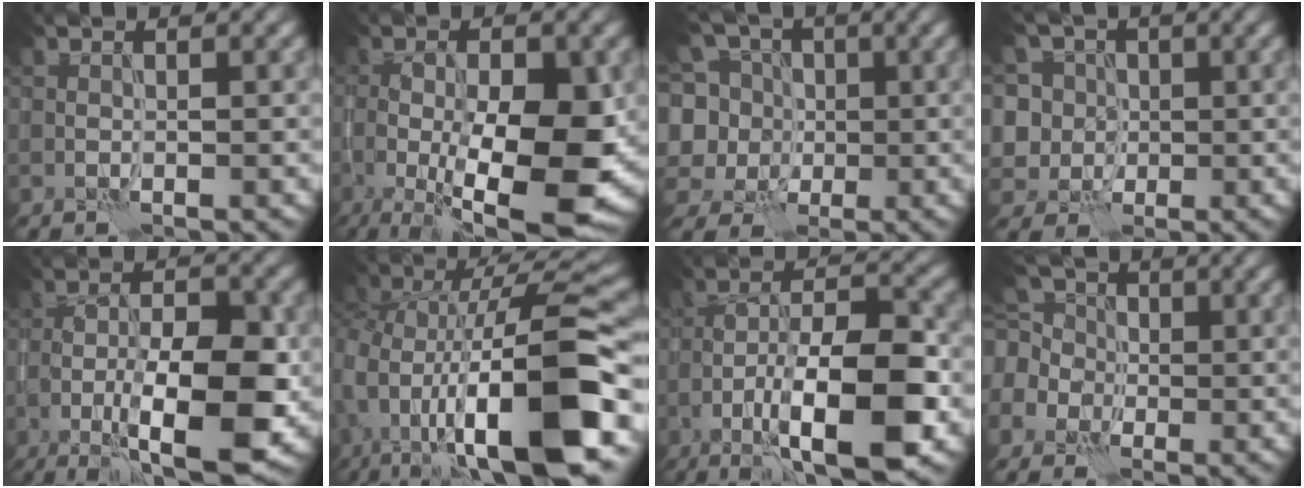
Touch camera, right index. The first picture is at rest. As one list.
[{"total": 11.7, "force": [-1.8, 4.0, 10.9], "torque": [-0.170, -0.016, -0.024]}, {"total": 9.1, "force": [1.2, 8.4, 3.2], "torque": [-0.091, 0.034, -0.016]}, {"total": 8.1, "force": [2.4, 7.2, 2.8], "torque": [-0.057, 0.028, 0.008]}, {"total": 10.3, "force": [-3.1, 3.5, 9.1], "torque": [-0.149, -0.002, -0.051]}, {"total": 13.4, "force": [-3.0, 5.7, 11.7], "torque": [-0.204, -0.003, -0.048]}, {"total": 11.7, "force": [-5.0, 3.8, 9.9], "torque": [-0.164, 0.006, -0.081]}, {"total": 5.6, "force": [-0.1, 5.1, 2.3], "torque": [-0.044, 0.017, -0.028]}]